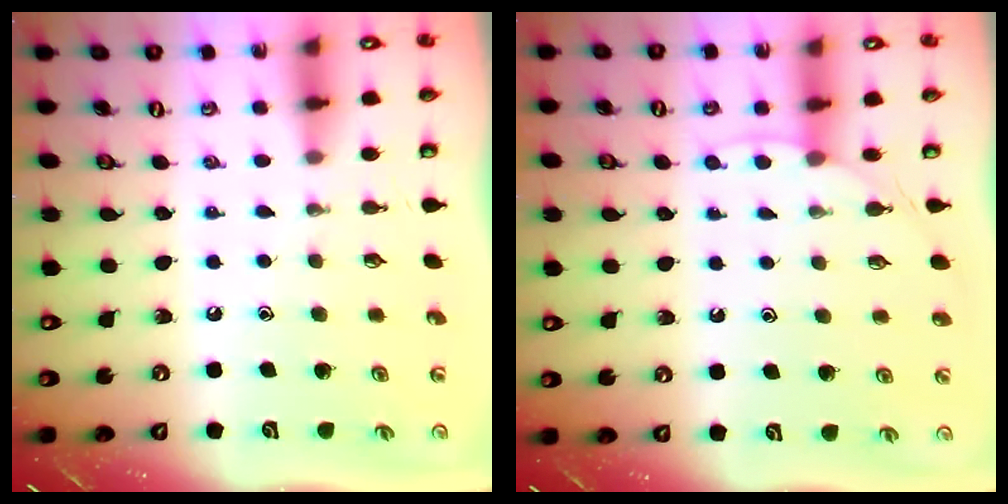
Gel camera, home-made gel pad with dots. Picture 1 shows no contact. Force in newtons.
{"total": 4.8, "press": 4.7, "slide": 0.5}